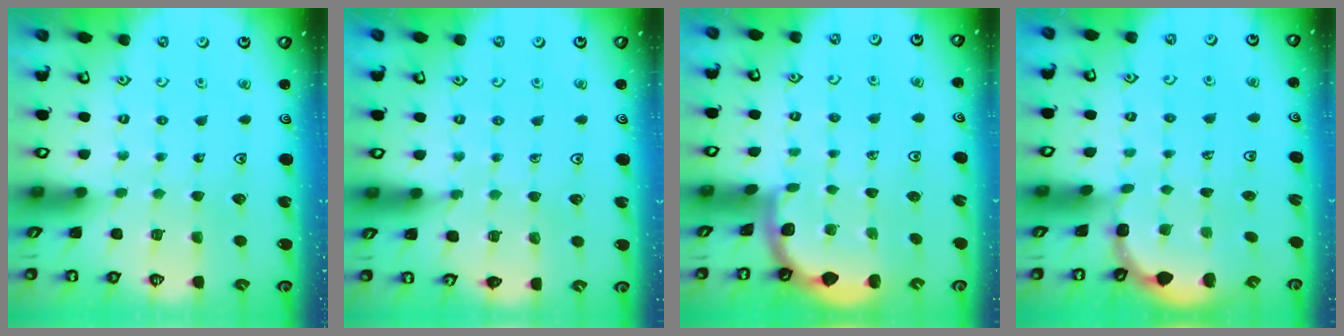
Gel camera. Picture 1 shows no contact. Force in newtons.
{"total": 5.6, "press": 5.3, "slide": 1.9}
{"total": 1.9, "press": 1.9, "slide": 0.0}
{"total": 1.8, "press": 1.7, "slide": 0.7}